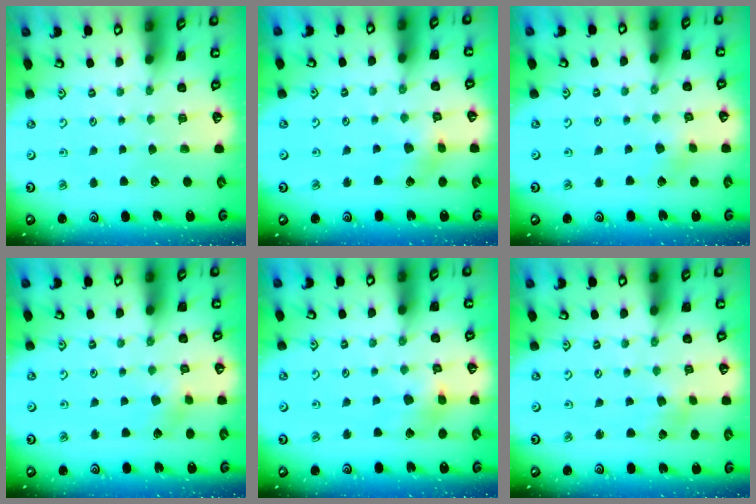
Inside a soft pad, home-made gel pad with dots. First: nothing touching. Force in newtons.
{"total": 3.5, "press": 3.5, "slide": 0.5}
{"total": 2.9, "press": 2.9, "slide": 0.7}
{"total": 3.1, "press": 3.0, "slide": 0.8}
{"total": 6.9, "press": 6.9, "slide": 0.7}
{"total": 2.7, "press": 2.7, "slide": 0.3}